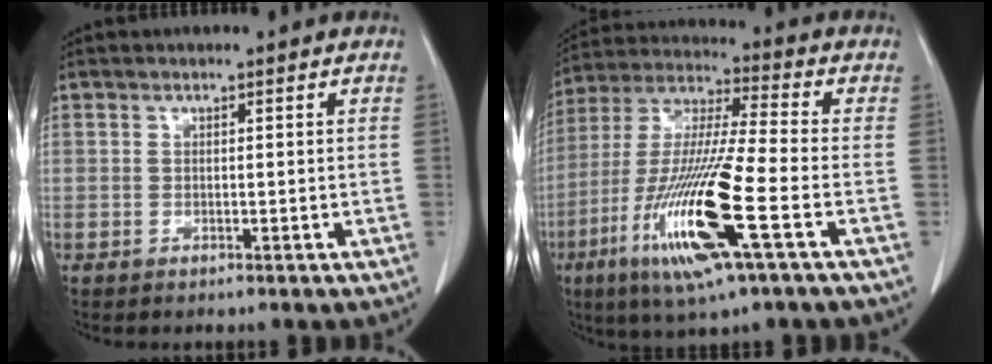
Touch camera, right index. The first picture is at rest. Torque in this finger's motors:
{"motor_torque": [2.14, 0.00, 0.61, 0.21]}